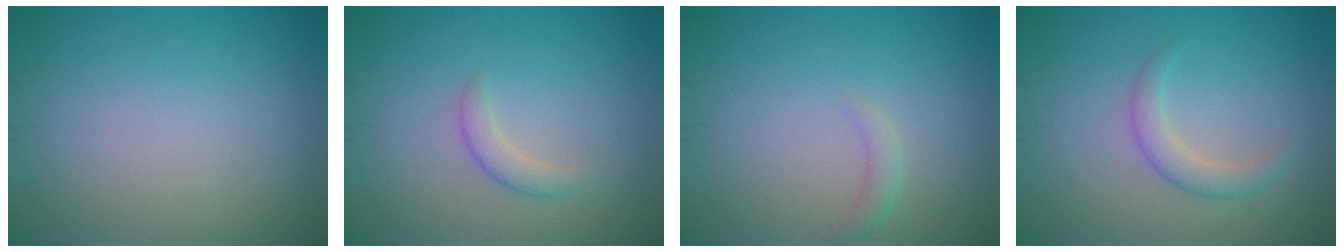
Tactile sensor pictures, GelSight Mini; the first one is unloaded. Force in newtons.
{"total": 1.5, "press": 1.5, "slide": 0.0}
{"total": 1.1, "press": 1.1, "slide": 0.2}
{"total": 2.0, "press": 2.0, "slide": 0.1}